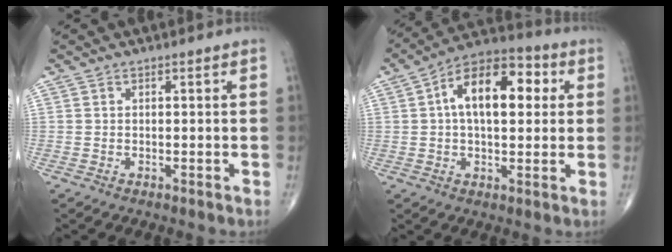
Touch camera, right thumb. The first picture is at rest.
{"total": 14.9, "force": [2.9, 8.0, 12.3], "torque": [-0.178, 0.027, 0.037]}